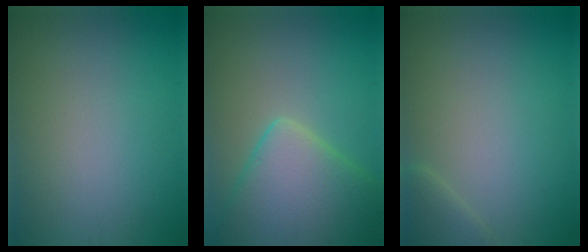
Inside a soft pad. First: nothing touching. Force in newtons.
{"total": 8.2, "press": 8.2, "slide": 0.5}
{"total": 1.7, "press": 1.7, "slide": 0.1}